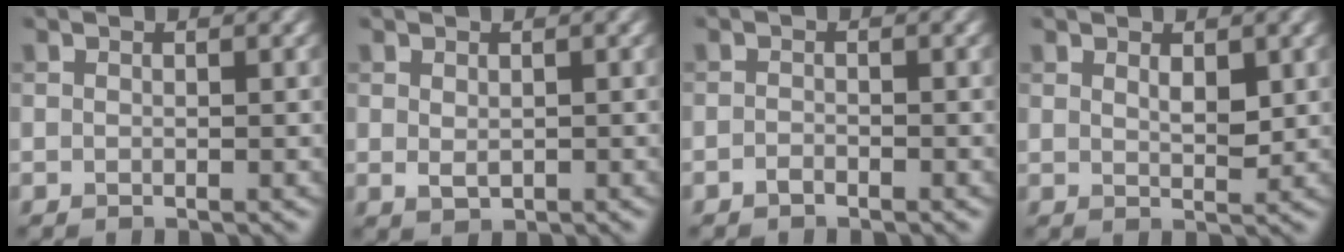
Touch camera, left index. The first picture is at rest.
{"total": 1.3, "force": [0.2, 0.8, 0.9], "torque": [-0.017, -0.004, 0.009]}
{"total": 0.8, "force": [-0.6, 0.3, 0.4], "torque": [-0.007, 0.000, -0.013]}
{"total": 1.7, "force": [0.9, 0.8, 1.2], "torque": [-0.021, -0.005, 0.020]}